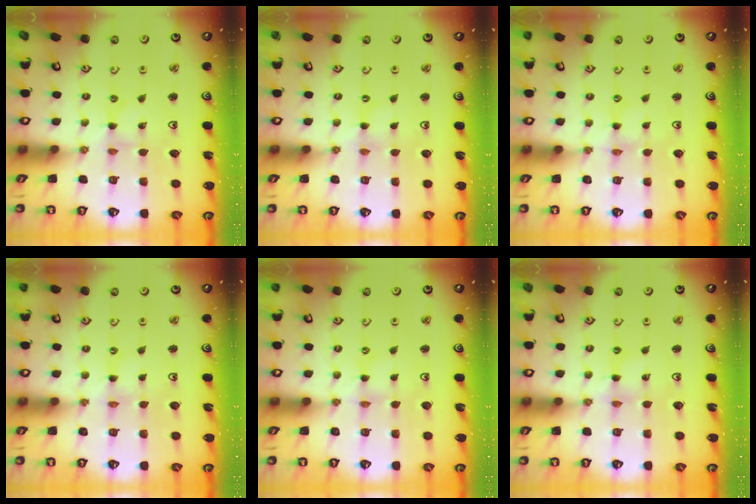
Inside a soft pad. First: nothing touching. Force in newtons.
{"total": 0.0}
{"total": 0.0}
{"total": 0.0}
{"total": 0.0}
{"total": 1.6, "press": 1.6, "slide": 0.3}